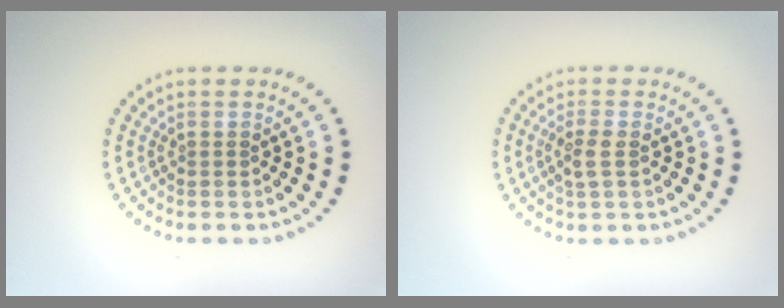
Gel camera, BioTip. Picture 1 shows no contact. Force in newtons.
{"total": 1.9, "press": 1.7, "slide": 0.7}